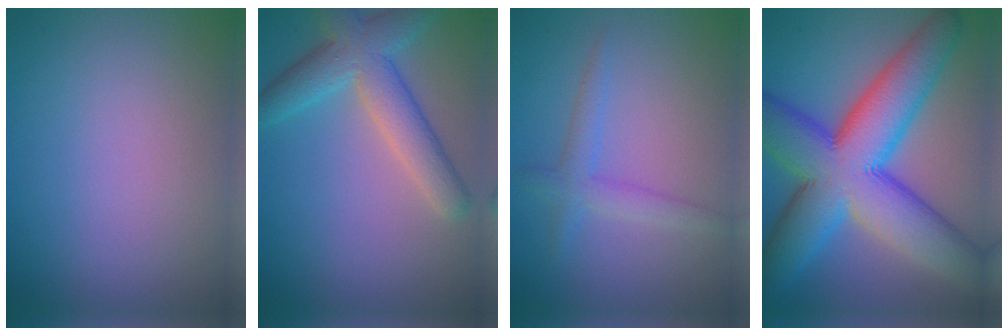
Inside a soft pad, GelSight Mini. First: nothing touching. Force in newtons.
{"total": 5.6, "press": 5.6, "slide": 0.4}
{"total": 2.3, "press": 2.3, "slide": 0.2}
{"total": 14.3, "press": 14.3, "slide": 0.4}